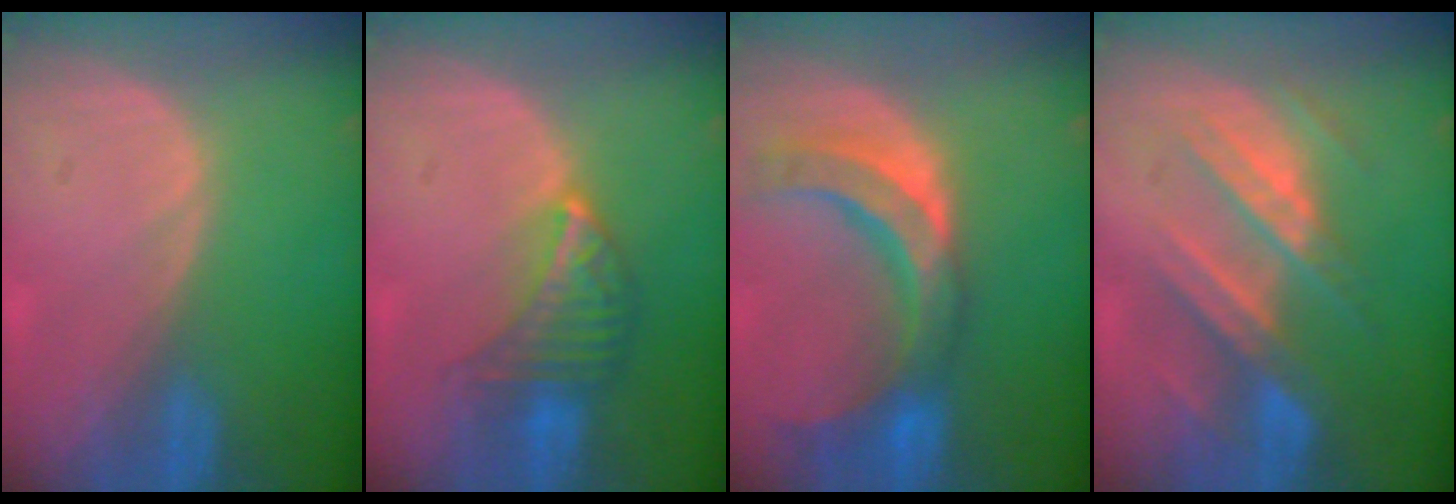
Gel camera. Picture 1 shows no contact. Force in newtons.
{"total": 6.8, "press": 6.2, "slide": 2.8}
{"total": 10.9, "press": 9.4, "slide": 5.4}
{"total": 8.9, "press": 8.0, "slide": 4.0}